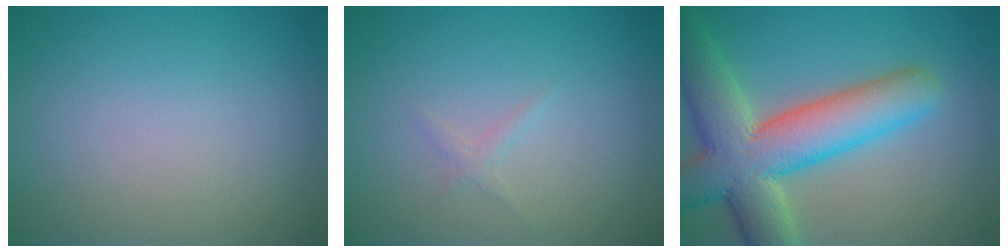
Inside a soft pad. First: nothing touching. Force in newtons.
{"total": 0.8, "press": 0.8, "slide": 0.1}
{"total": 10.6, "press": 10.5, "slide": 0.9}